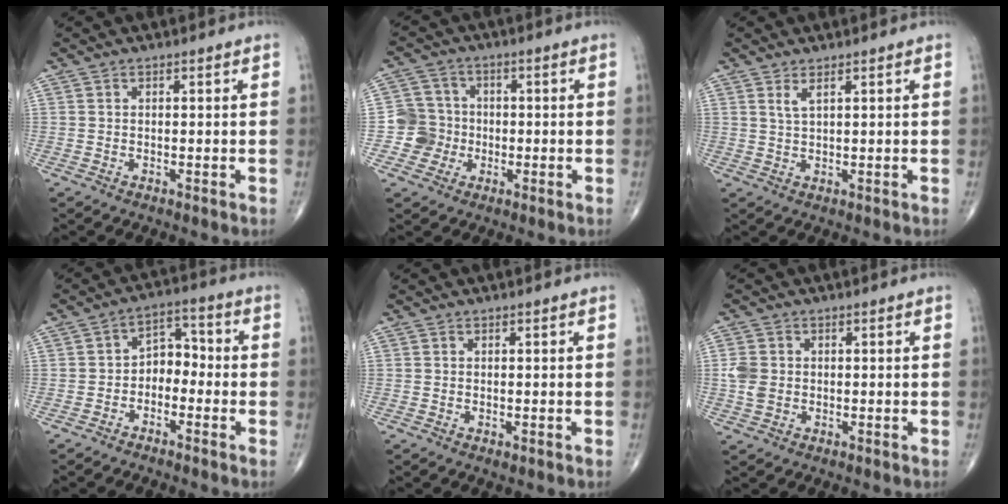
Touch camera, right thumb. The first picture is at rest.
{"total": 6.4, "force": [-1.5, 6.2, 0.4], "torque": [0.029, 0.016, -0.036]}
{"total": 1.9, "force": [1.1, 0.4, 1.5], "torque": [-0.035, -0.006, 0.027]}
{"total": 5.7, "force": [-1.9, 4.1, 3.5], "torque": [-0.028, 0.039, -0.048]}
{"total": 0.5, "force": [-0.1, 0.3, 0.4], "torque": [-0.009, -0.002, 0.001]}
{"total": 4.0, "force": [-0.1, 3.3, 2.4], "torque": [-0.047, 0.005, -0.002]}